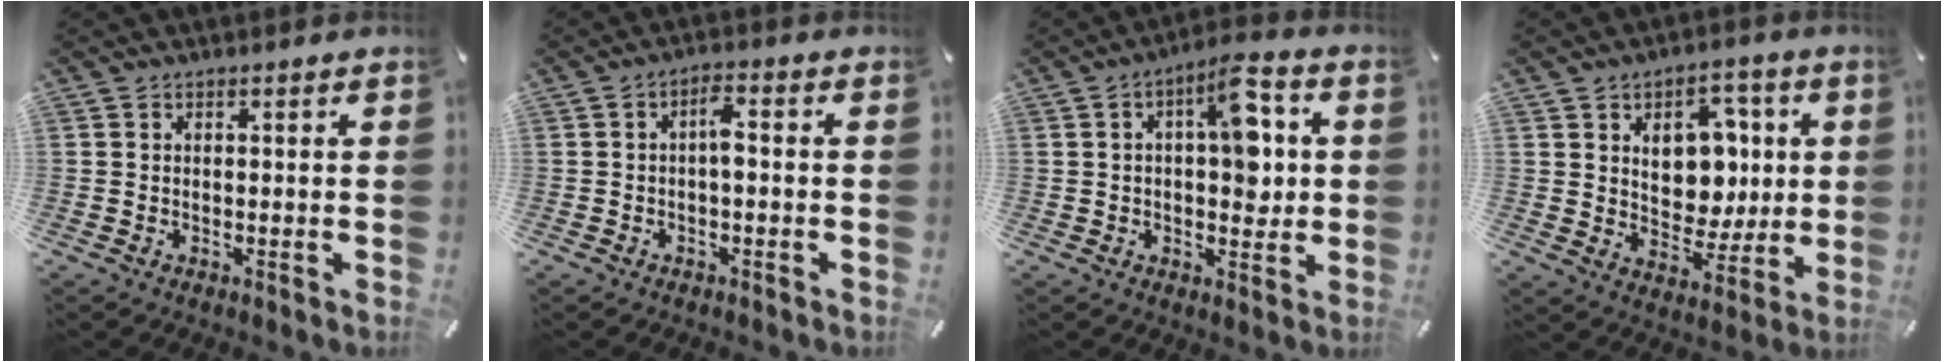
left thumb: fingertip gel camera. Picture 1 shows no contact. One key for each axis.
{"total": 3.7, "fx": -0.5, "fy": 1.5, "fz": 3.4, "tx": -0.063, "ty": 0.014, "tz": -0.012}
{"total": 11.1, "fx": 2.1, "fy": 5.6, "fz": 9.4, "tx": -0.114, "ty": -0.008, "tz": 0.031}
{"total": 12.4, "fx": 3.1, "fy": 9.7, "fz": 7.0, "tx": -0.094, "ty": -0.007, "tz": 0.063}